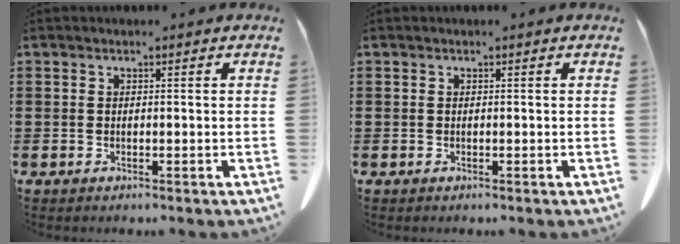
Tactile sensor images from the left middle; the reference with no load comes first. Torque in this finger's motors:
{"motor_torque": [-0.12, -0.14, 0.05, -0.01]}